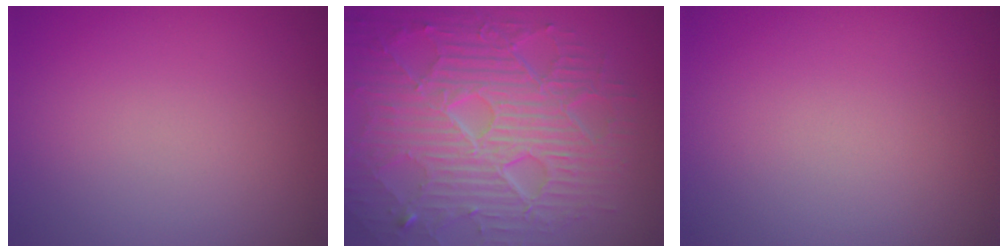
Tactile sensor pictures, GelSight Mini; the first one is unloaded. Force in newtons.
{"total": 10.4, "press": 6.7, "slide": 8.0}
{"total": 0.0}